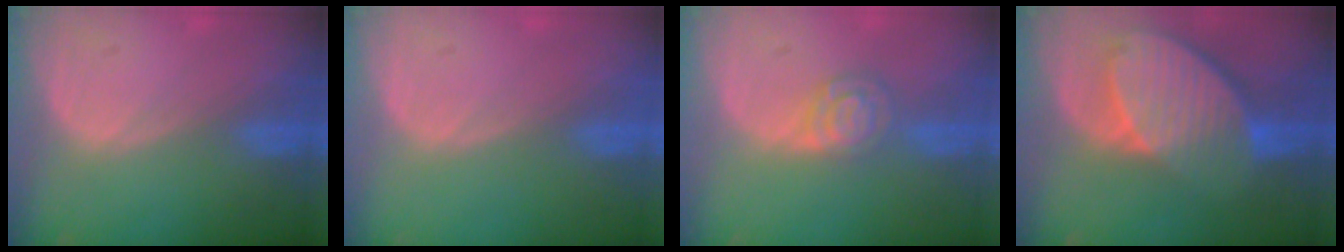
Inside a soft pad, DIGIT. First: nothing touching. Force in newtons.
{"total": 0.0}
{"total": 4.8, "press": 4.2, "slide": 2.3}
{"total": 10.2, "press": 8.8, "slide": 5.0}